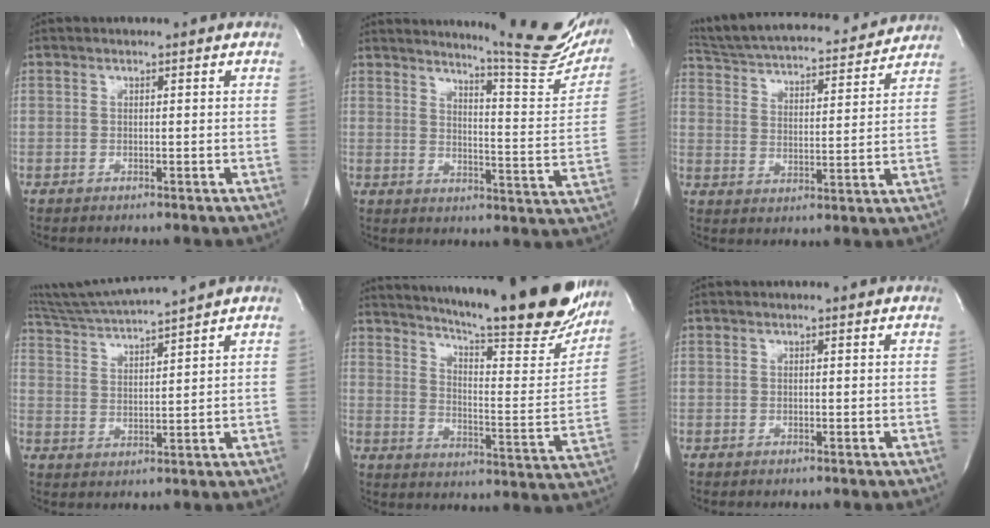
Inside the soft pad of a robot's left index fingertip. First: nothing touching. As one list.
[{"total": 17.2, "force": [15.5, 0.9, 7.5], "torque": [-0.100, -0.094, 0.180]}, {"total": 18.8, "force": [17.3, 3.3, 6.6], "torque": [-0.118, 0.015, 0.253]}, {"total": 10.1, "force": [9.2, -2.0, 3.7], "torque": [-0.072, 0.004, 0.166]}, {"total": 29.4, "force": [24.6, 3.7, 15.7], "torque": [-0.247, -0.080, 0.315]}, {"total": 0.0}]